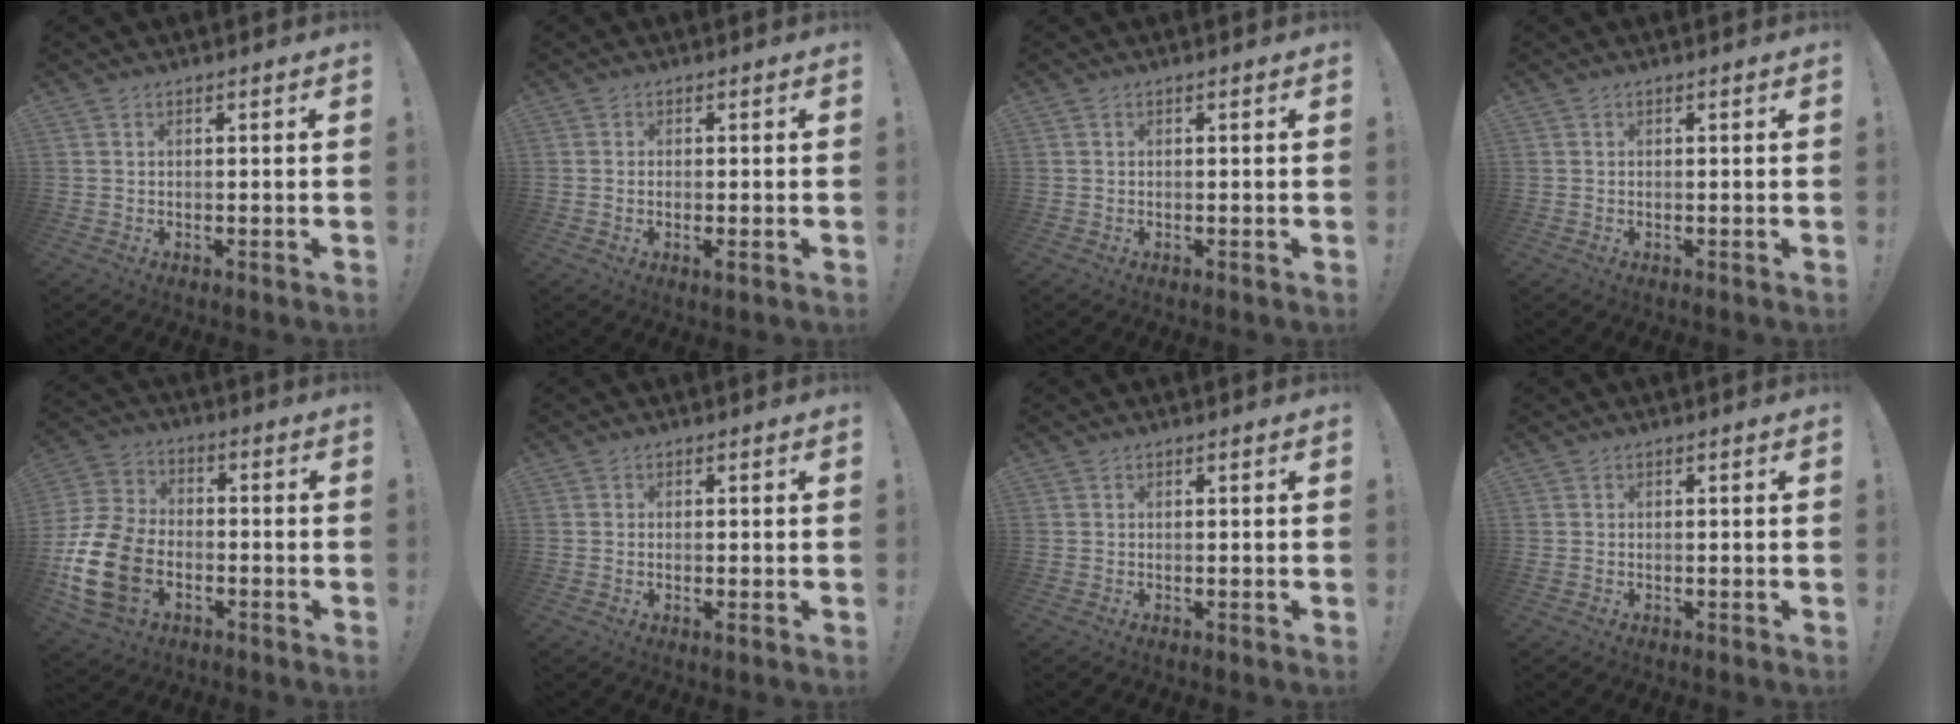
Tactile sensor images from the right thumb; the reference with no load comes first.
{"total": 1.7, "force": [-0.5, 0.3, 1.6], "torque": [-0.026, 0.002, -0.009]}
{"total": 0.0}
{"total": 0.0}
{"total": 18.0, "force": [-6.3, 12.6, 11.2], "torque": [-0.216, 0.041, -0.102]}
{"total": 1.2, "force": [-0.3, 0.1, 1.1], "torque": [-0.028, 0.004, -0.004]}
{"total": 0.0}
{"total": 0.0}